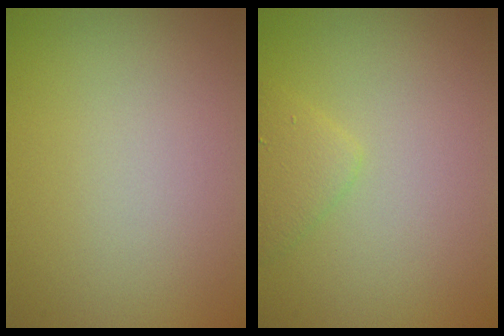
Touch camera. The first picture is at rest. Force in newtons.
{"total": 1.7, "press": 1.7, "slide": 0.1}